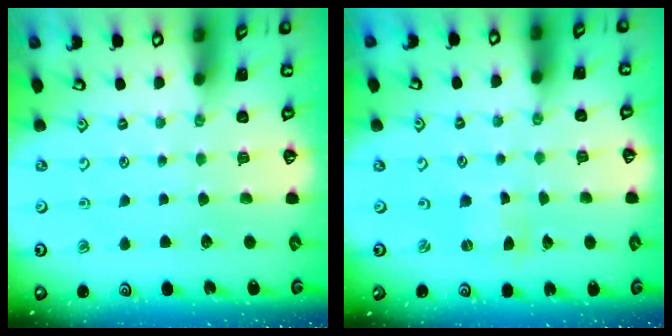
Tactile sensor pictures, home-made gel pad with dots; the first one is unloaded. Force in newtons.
{"total": 0.0}